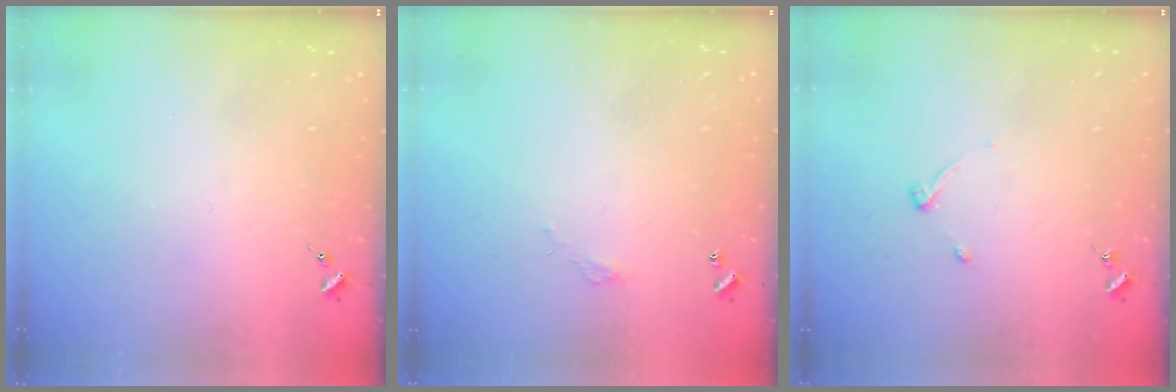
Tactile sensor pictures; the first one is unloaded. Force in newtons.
{"total": 2.7, "press": 2.7, "slide": 0.2}
{"total": 3.3, "press": 3.2, "slide": 0.6}